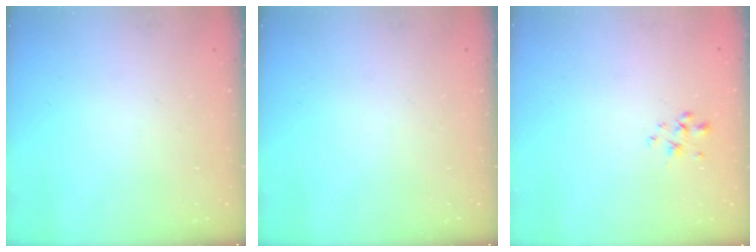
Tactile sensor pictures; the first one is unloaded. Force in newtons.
{"total": 0.0}
{"total": 1.7, "press": 1.5, "slide": 0.8}